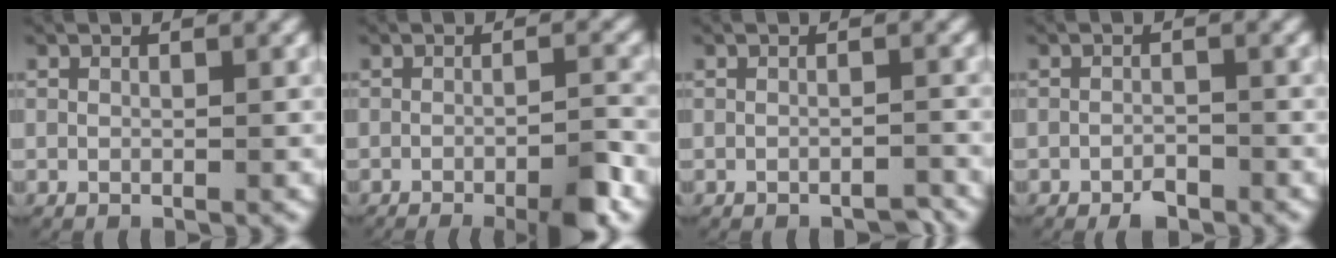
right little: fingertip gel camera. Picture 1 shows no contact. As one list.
[{"total": 4.3, "force": [-2.9, 0.9, 3.1], "torque": [-0.032, -0.002, -0.048]}, {"total": 1.2, "force": [-1.2, 0.2, 0.1], "torque": [0.001, -0.001, -0.017]}, {"total": 1.6, "force": [-1.4, 0.6, 0.5], "torque": [-0.002, -0.002, -0.024]}]